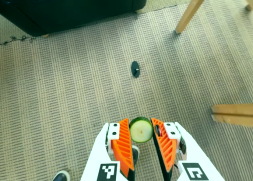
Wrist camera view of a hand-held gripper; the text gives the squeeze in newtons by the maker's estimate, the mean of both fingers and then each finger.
{"total": 8.5, "left": 8.6, "right": 8.4}